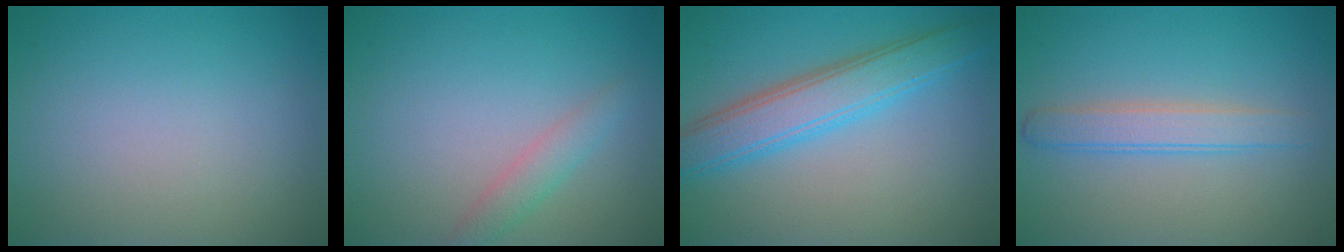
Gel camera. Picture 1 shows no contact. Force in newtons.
{"total": 1.9, "press": 1.9, "slide": 0.0}
{"total": 5.2, "press": 5.2, "slide": 0.3}
{"total": 2.7, "press": 2.7, "slide": 0.1}